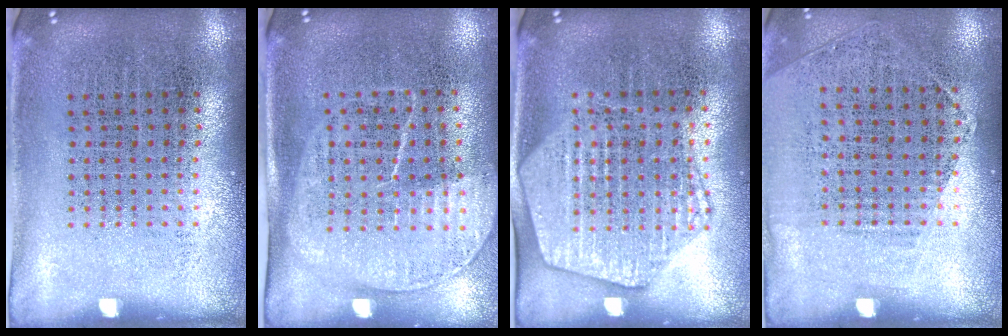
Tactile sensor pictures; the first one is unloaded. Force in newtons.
{"total": 1.7, "press": 1.4, "slide": 0.9}
{"total": 1.9, "press": 1.8, "slide": 0.7}
{"total": 1.2, "press": 1.0, "slide": 0.7}